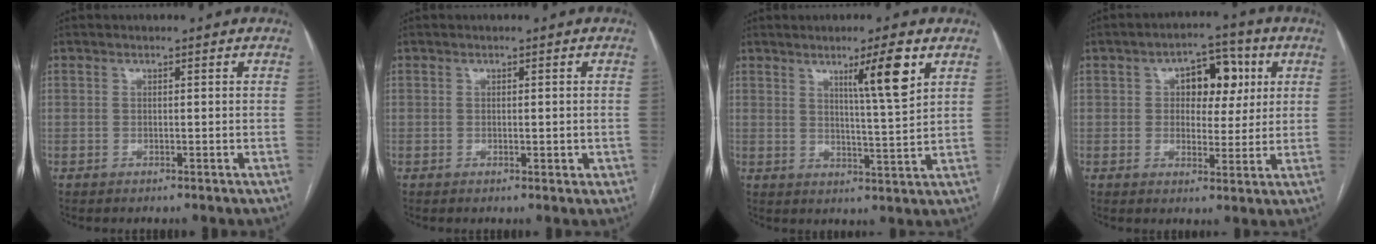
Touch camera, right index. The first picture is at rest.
{"total": 1.6, "force": [-0.2, 0.7, 1.4], "torque": [-0.018, -0.001, 0.002]}
{"total": 7.5, "force": [3.9, -0.5, 6.4], "torque": [-0.102, -0.009, 0.064]}
{"total": 7.9, "force": [2.2, 4.7, 5.9], "torque": [-0.075, 0.024, 0.034]}